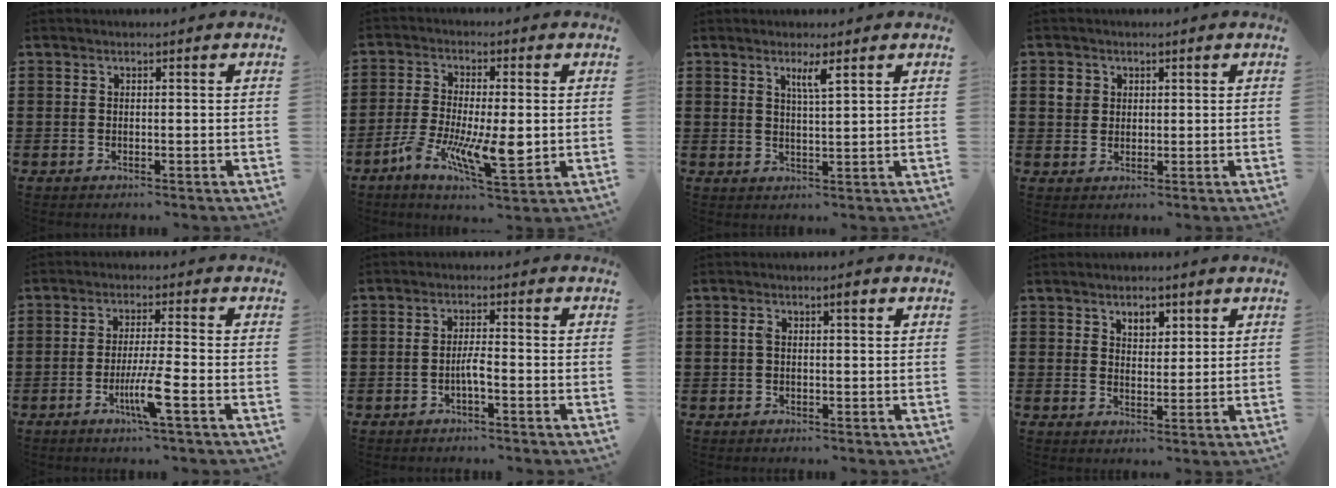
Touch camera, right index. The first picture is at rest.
{"total": 10.6, "force": [-2.8, 3.5, 9.6], "torque": [-0.186, -0.010, -0.045]}
{"total": 2.9, "force": [1.8, 0.1, 2.3], "torque": [-0.049, -0.002, 0.029]}
{"total": 2.3, "force": [0.7, 2.1, 0.7], "torque": [-0.023, 0.008, 0.013]}
{"total": 6.2, "force": [-2.5, -0.2, 5.6], "torque": [-0.112, -0.022, -0.048]}
{"total": 2.4, "force": [-1.1, 0.3, 2.1], "torque": [-0.049, -0.002, -0.022]}
{"total": 2.0, "force": [0.5, 0.5, 1.9], "torque": [-0.037, 0.005, 0.005]}
{"total": 3.0, "force": [2.0, 1.8, 1.3], "torque": [-0.025, 0.003, 0.035]}